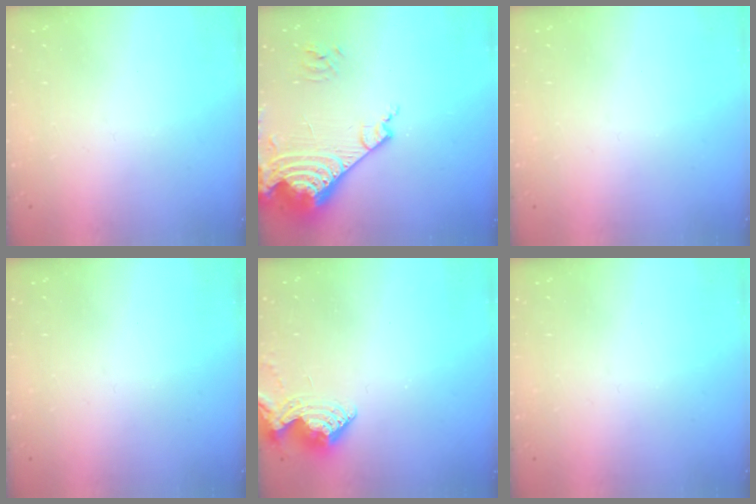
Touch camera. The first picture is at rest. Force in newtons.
{"total": 17.7, "press": 17.5, "slide": 2.3}
{"total": 0.0}
{"total": 0.0}
{"total": 10.4, "press": 10.4, "slide": 0.2}
{"total": 0.0}